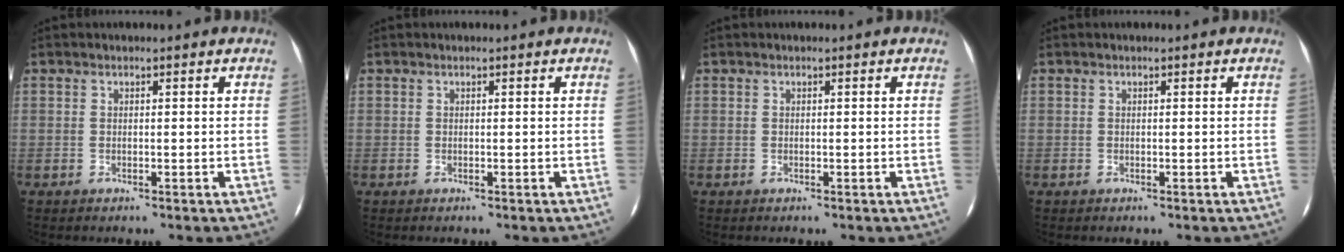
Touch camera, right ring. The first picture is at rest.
{"total": 0.0}
{"total": 0.0}
{"total": 0.0}